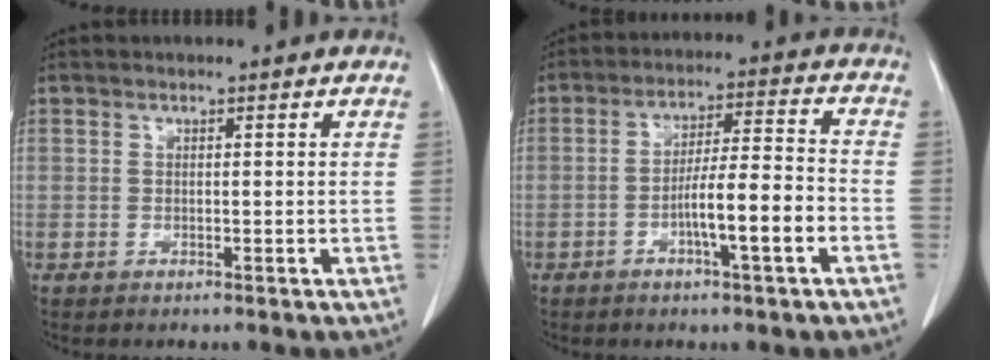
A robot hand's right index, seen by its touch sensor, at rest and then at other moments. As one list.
[{"total": 8.7, "force": [-3.2, 0.3, 8.1], "torque": [-0.139, 0.012, -0.051]}]